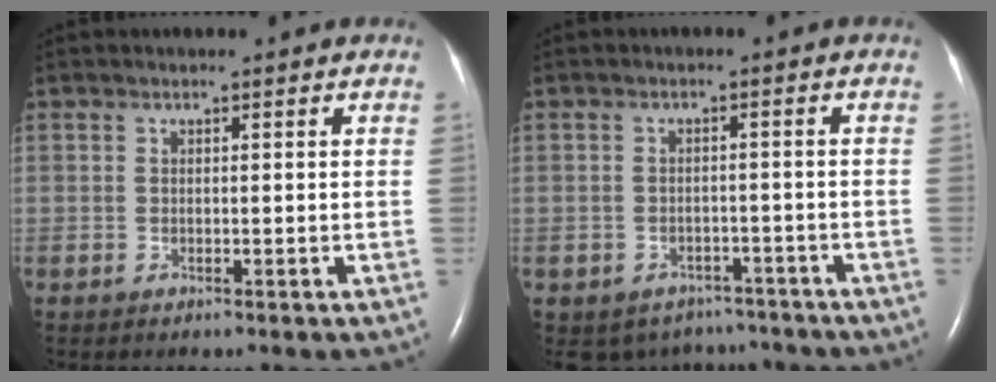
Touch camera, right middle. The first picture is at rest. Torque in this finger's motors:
{"motor_torque": [0.77, -0.77, 0.05, 0.03]}